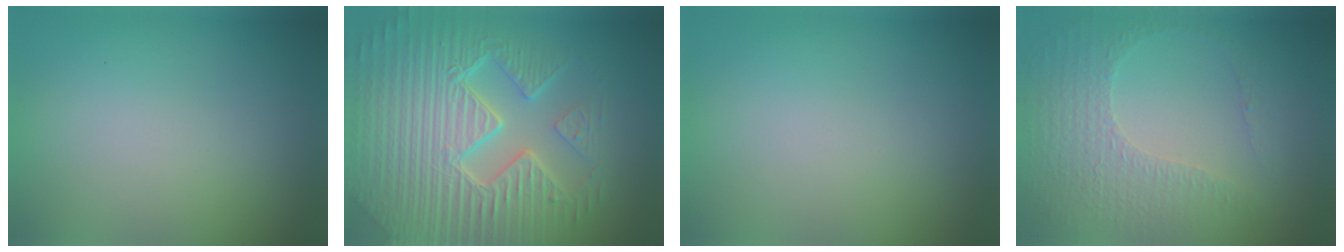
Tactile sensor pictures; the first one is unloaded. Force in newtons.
{"total": 9.8, "press": 6.9, "slide": 7.0}
{"total": 0.0}
{"total": 4.4, "press": 3.1, "slide": 3.1}